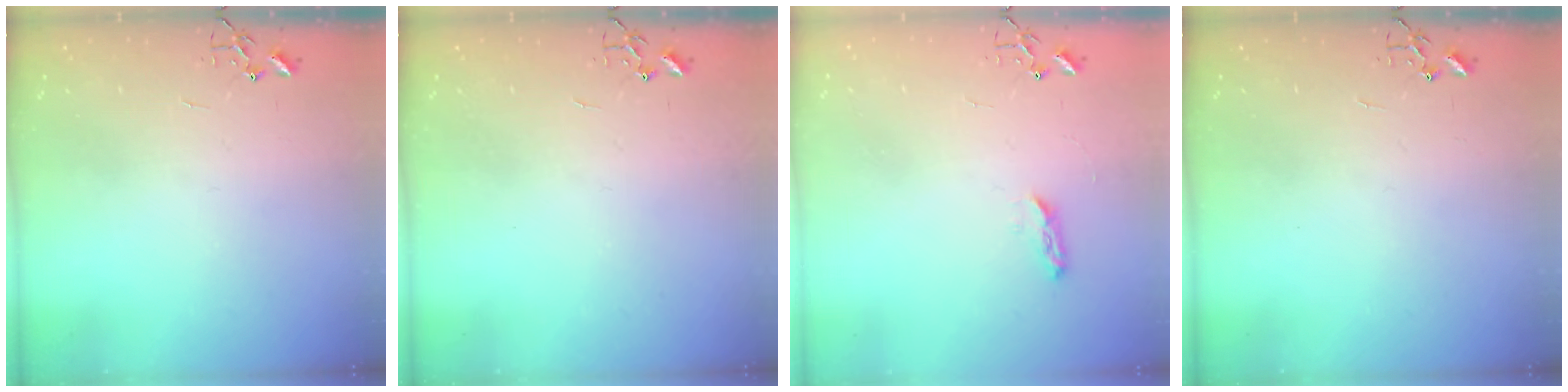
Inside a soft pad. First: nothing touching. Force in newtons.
{"total": 0.0}
{"total": 5.3, "press": 5.2, "slide": 0.6}
{"total": 0.0}